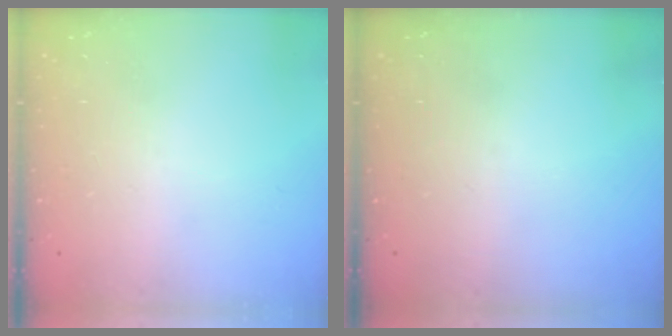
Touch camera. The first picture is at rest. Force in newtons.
{"total": 0.0}